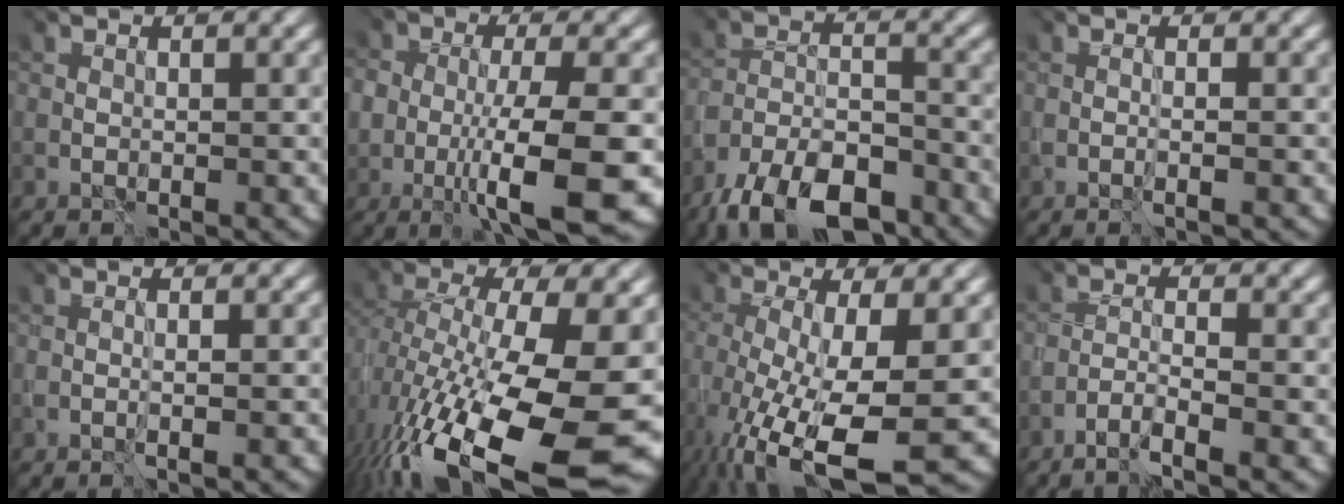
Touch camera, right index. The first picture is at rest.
{"total": 7.4, "force": [-2.3, 1.7, 6.8], "torque": [-0.118, -0.011, -0.040]}
{"total": 10.3, "force": [-8.5, 3.4, 4.8], "torque": [-0.080, -0.010, -0.151]}
{"total": 0.8, "force": [-0.5, -0.5, 0.4], "torque": [-0.009, -0.005, -0.006]}
{"total": 0.7, "force": [-0.4, -0.4, 0.4], "torque": [-0.006, -0.005, -0.003]}
{"total": 15.3, "force": [-6.1, 5.5, 12.9], "torque": [-0.240, -0.019, -0.097]}
{"total": 11.4, "force": [-4.8, 4.0, 9.5], "torque": [-0.183, -0.044, -0.070]}
{"total": 2.3, "force": [-2.0, -0.7, 0.9], "torque": [-0.023, 0.003, -0.045]}